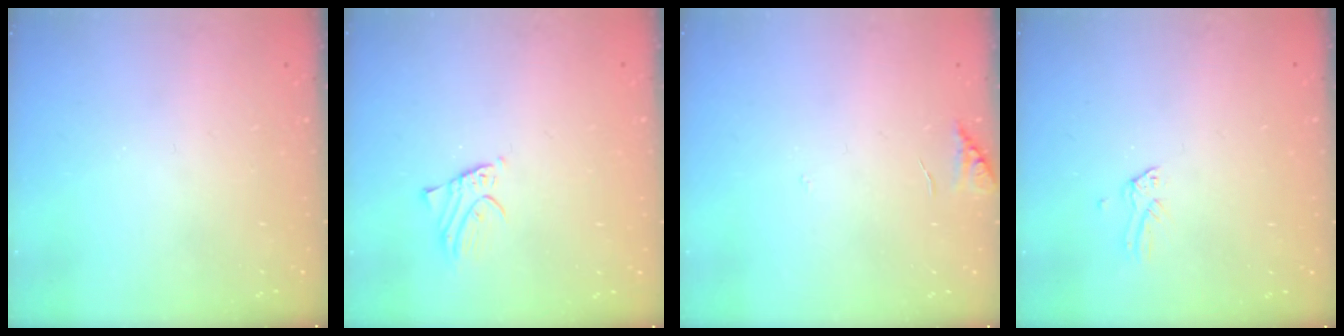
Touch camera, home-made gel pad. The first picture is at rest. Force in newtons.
{"total": 2.3, "press": 2.3, "slide": 0.1}
{"total": 7.5, "press": 7.4, "slide": 0.8}
{"total": 0.0}